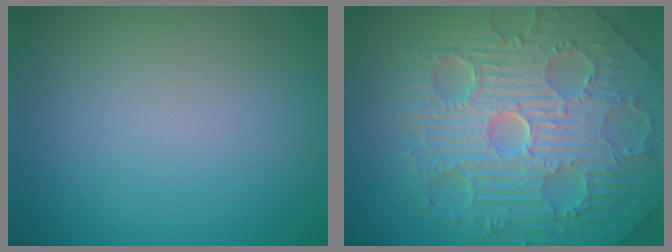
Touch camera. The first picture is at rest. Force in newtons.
{"total": 11.5, "press": 7.5, "slide": 8.7}